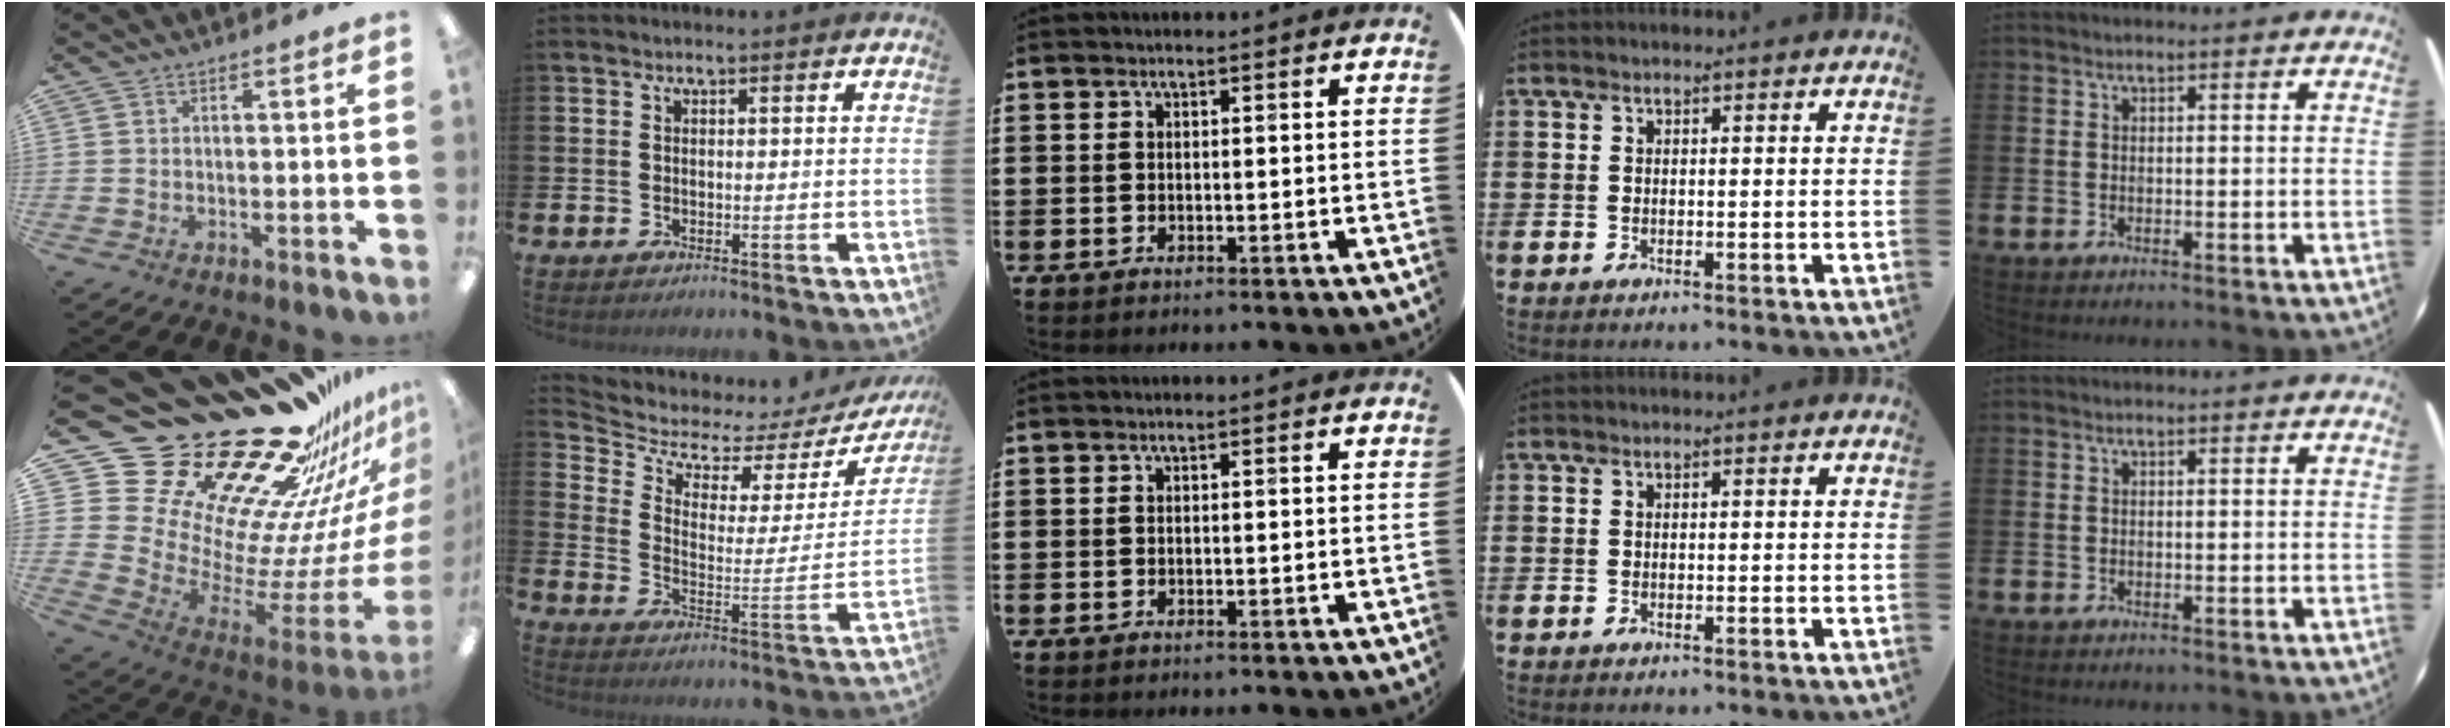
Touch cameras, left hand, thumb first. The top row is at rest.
{"thumb": {"total": 32.2, "force": [24.6, 15.5, 13.8], "torque": [-0.132, -0.273, 0.517]}, "index": {"total": 5.3, "force": [4.6, 2.5, 0.8], "torque": [-0.054, -0.047, 0.072]}}